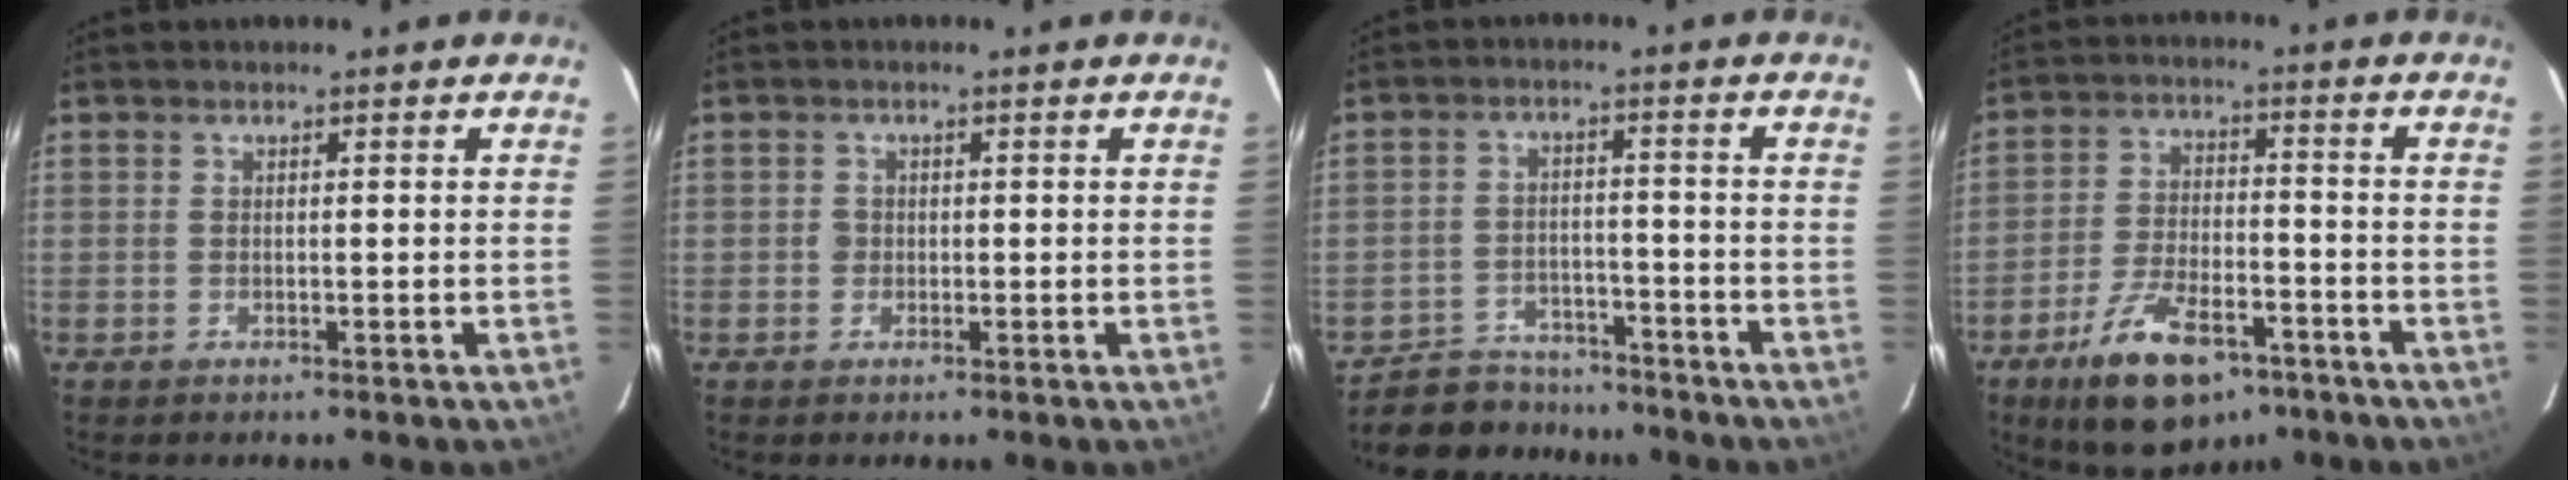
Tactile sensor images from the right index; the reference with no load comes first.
{"total": 1.3, "force": [-0.3, 1.3, 0.1], "torque": [-0.001, 0.002, -0.003]}
{"total": 10.9, "force": [-9.5, 5.0, 2.0], "torque": [-0.065, 0.018, -0.136]}
{"total": 14.7, "force": [-9.2, 6.6, 9.4], "torque": [-0.189, -0.011, -0.152]}